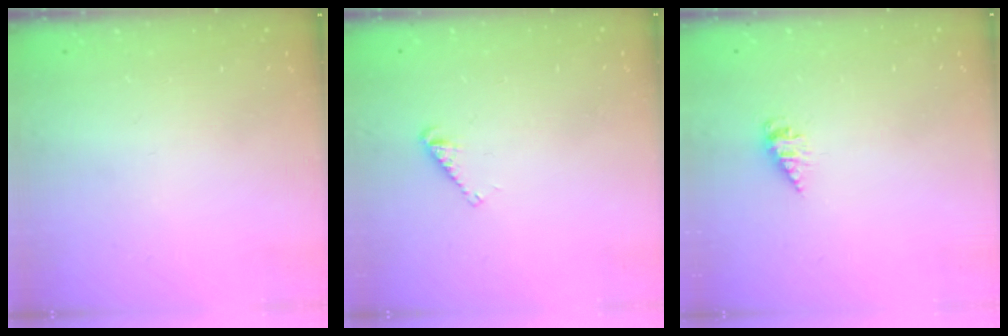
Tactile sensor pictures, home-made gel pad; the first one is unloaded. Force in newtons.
{"total": 3.7, "press": 3.6, "slide": 0.5}
{"total": 2.1, "press": 2.1, "slide": 0.2}